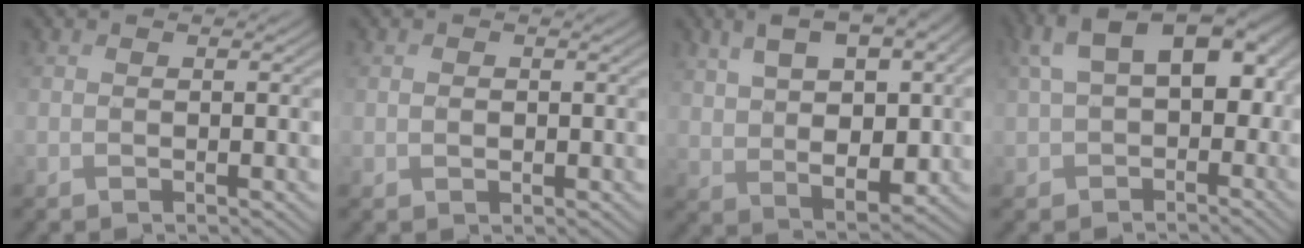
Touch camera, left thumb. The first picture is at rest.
{"total": 0.8, "force": [-0.2, 0.7, 0.2], "torque": [-0.006, -0.004, -0.002]}
{"total": 12.6, "force": [3.1, 6.7, 10.3], "torque": [-0.204, -0.014, 0.070]}
{"total": 11.8, "force": [1.3, 8.1, 8.5], "torque": [-0.165, -0.014, 0.032]}